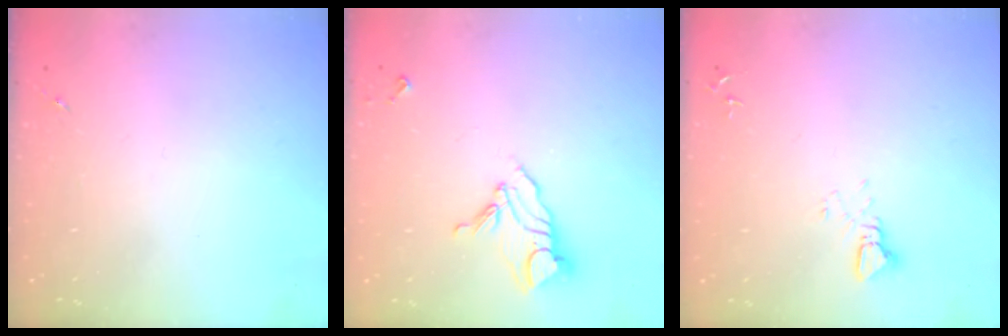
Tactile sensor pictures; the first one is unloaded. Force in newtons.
{"total": 10.7, "press": 10.6, "slide": 1.0}
{"total": 2.5, "press": 2.5, "slide": 0.1}